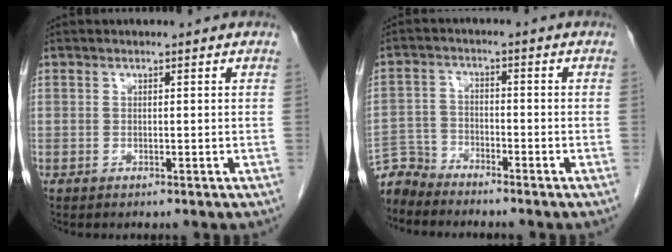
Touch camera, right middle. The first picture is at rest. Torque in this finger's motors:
{"motor_torque": [-0.10, -0.07, -0.06, -0.04]}